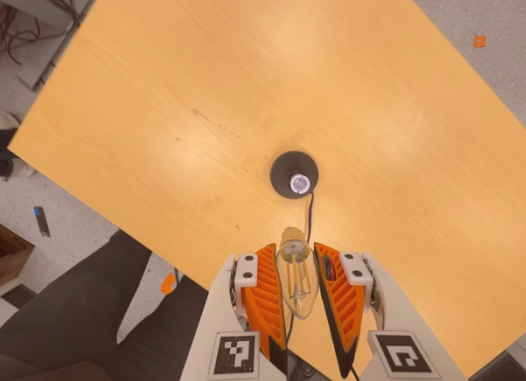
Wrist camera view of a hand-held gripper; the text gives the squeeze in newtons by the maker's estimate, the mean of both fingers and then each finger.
{"total": 12.0, "left": 11.4, "right": 12.7}